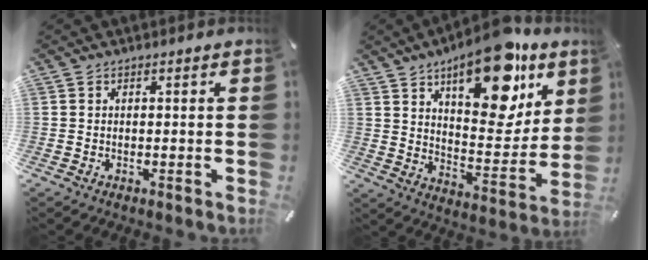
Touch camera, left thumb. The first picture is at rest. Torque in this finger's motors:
{"motor_torque": [2.93, 2.08, 1.03, -0.12, 0.22]}